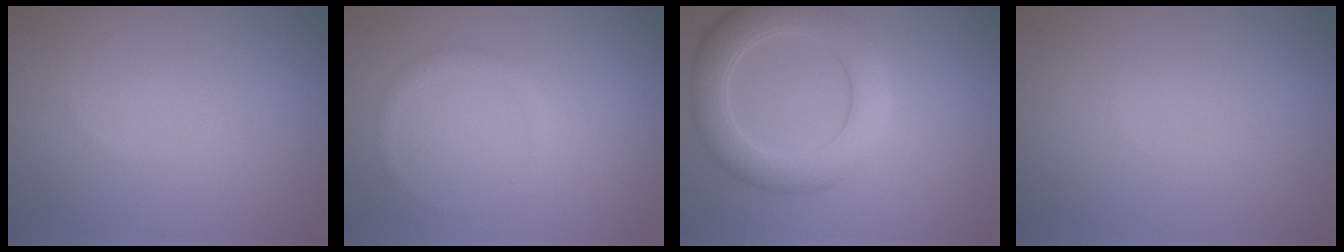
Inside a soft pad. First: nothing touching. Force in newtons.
{"total": 1.0, "press": 1.0, "slide": 0.0}
{"total": 6.1, "press": 6.1, "slide": 0.3}
{"total": 0.0}